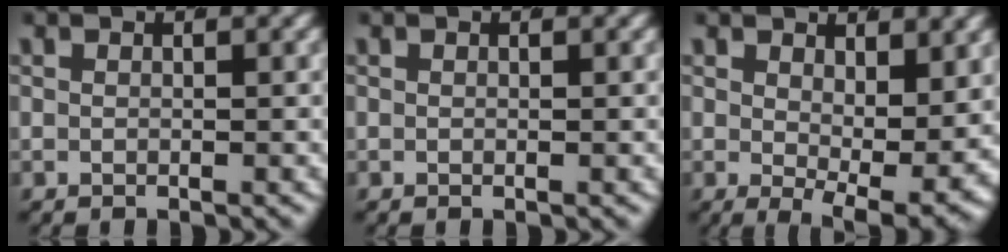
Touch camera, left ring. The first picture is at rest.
{"total": 0.0}
{"total": 4.9, "force": [-0.1, 1.3, 4.8], "torque": [-0.061, -0.035, 0.014]}